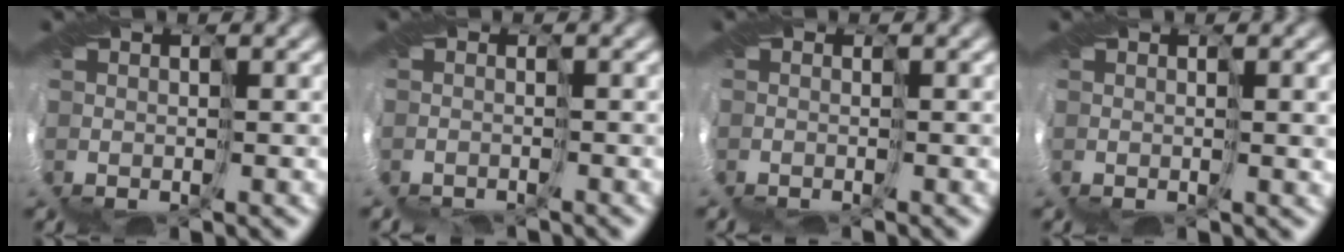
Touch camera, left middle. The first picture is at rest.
{"total": 4.1, "force": [-3.4, -1.3, -1.8], "torque": [0.007, -0.019, -0.037]}
{"total": 3.4, "force": [-2.4, -1.6, -1.9], "torque": [0.015, -0.021, -0.018]}
{"total": 2.3, "force": [0.4, 0.6, 2.2], "torque": [-0.028, 0.003, 0.010]}